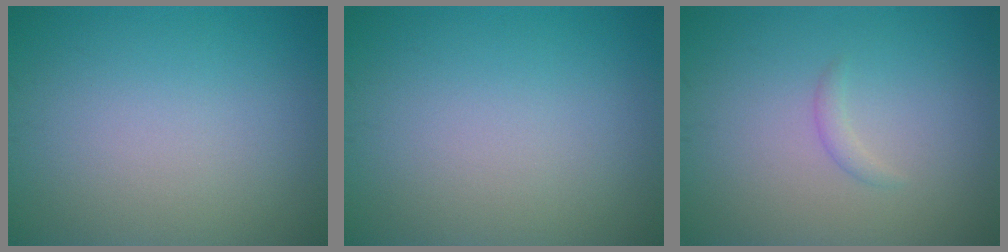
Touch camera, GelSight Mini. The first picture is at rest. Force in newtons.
{"total": 0.0}
{"total": 0.9, "press": 0.9, "slide": 0.0}